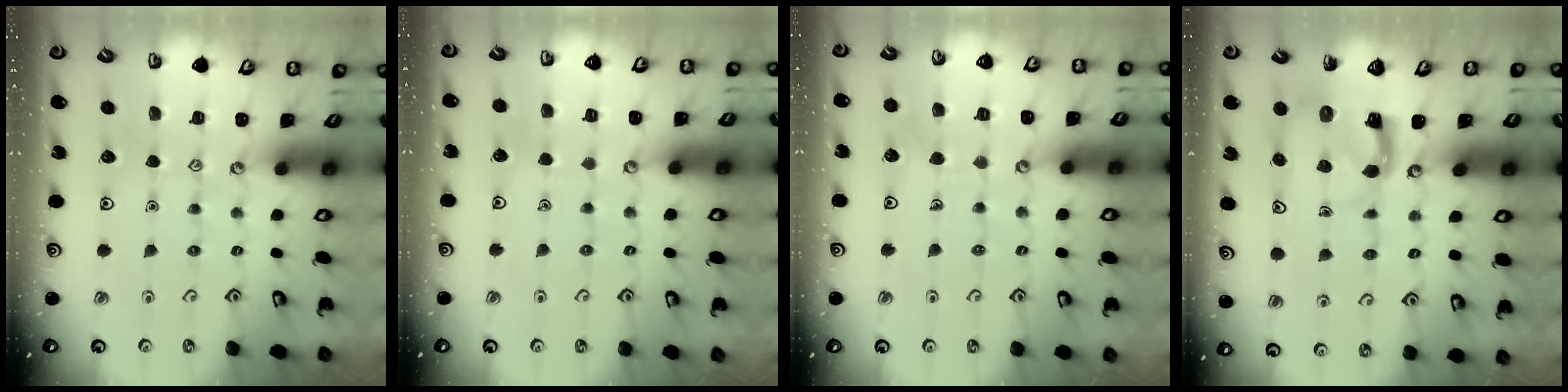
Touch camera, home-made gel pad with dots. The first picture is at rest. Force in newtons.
{"total": 1.3, "press": 1.3, "slide": 0.1}
{"total": 3.6, "press": 3.6, "slide": 0.2}
{"total": 3.9, "press": 3.8, "slide": 0.7}